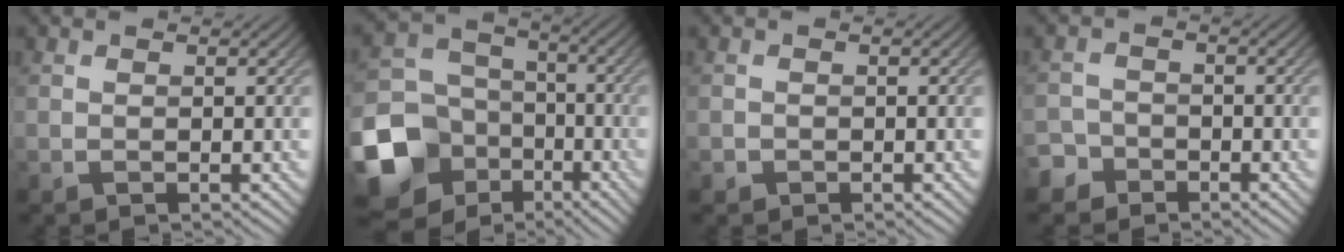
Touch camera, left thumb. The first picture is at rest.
{"total": 16.6, "force": [-7.3, 13.4, 6.5], "torque": [-0.211, -0.046, -0.137]}
{"total": 0.7, "force": [-0.4, 0.6, 0.0], "torque": [0.004, -0.003, -0.009]}
{"total": 3.5, "force": [-2.6, 2.3, 0.1], "torque": [0.010, 0.003, -0.053]}